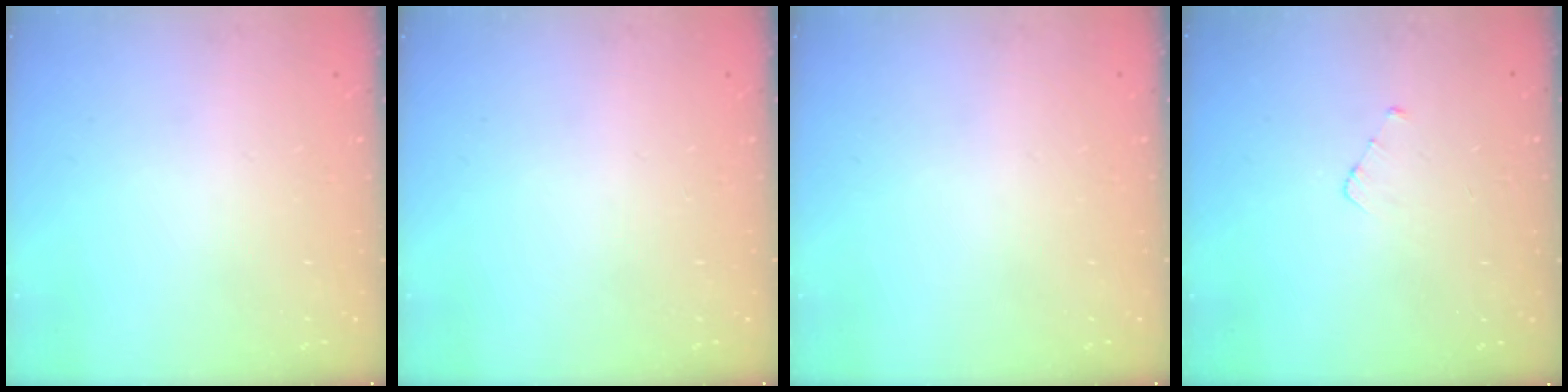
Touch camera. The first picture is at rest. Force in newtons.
{"total": 0.0}
{"total": 0.0}
{"total": 2.9, "press": 2.9, "slide": 0.2}